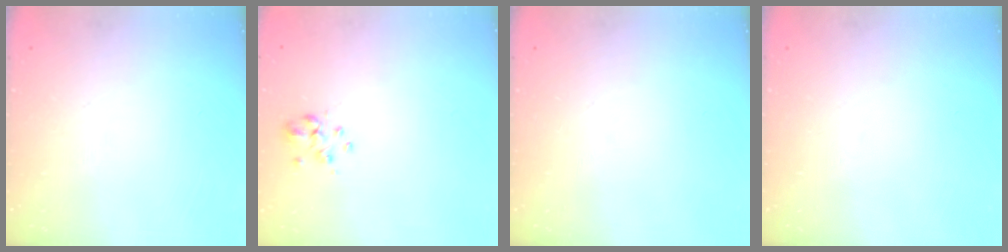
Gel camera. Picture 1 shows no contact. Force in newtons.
{"total": 2.7, "press": 2.5, "slide": 1.1}
{"total": 0.0}
{"total": 0.0}